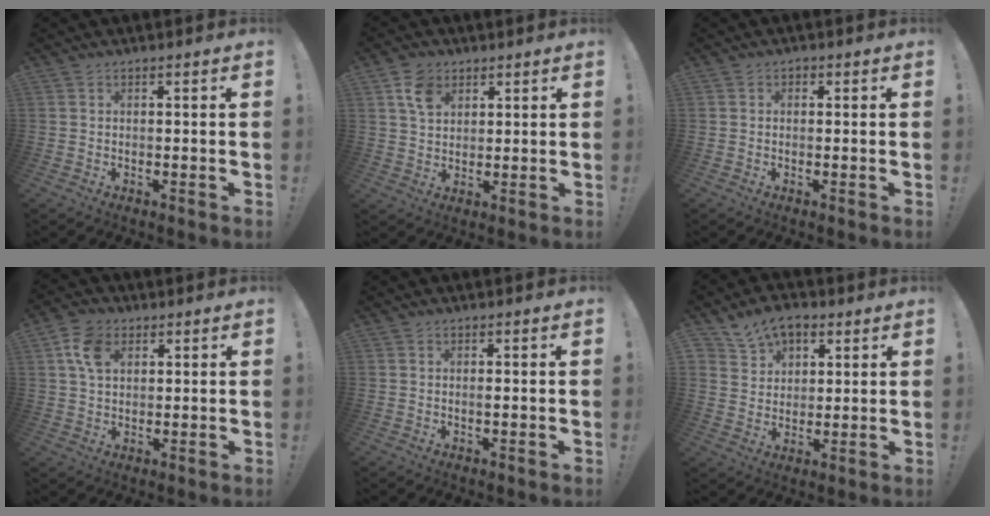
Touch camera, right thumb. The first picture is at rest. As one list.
[{"total": 7.2, "force": [3.9, 5.1, 3.3], "torque": [-0.049, -0.010, 0.074]}, {"total": 0.9, "force": [-0.3, 0.8, 0.3], "torque": [0.001, 0.001, -0.007]}, {"total": 8.4, "force": [3.2, 5.8, 5.2], "torque": [-0.093, 0.002, 0.061]}, {"total": 0.6, "force": [-0.2, 0.0, 0.5], "torque": [-0.004, -0.004, -0.005]}, {"total": 8.7, "force": [5.6, 6.0, 2.9], "torque": [-0.050, -0.028, 0.110]}]